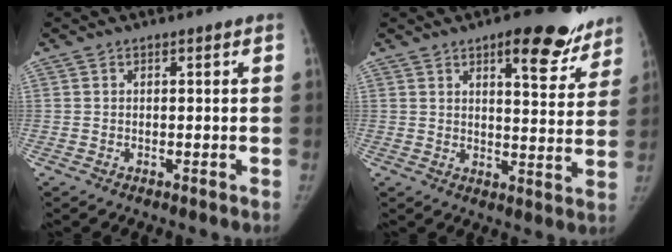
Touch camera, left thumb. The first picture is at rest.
{"total": 13.0, "force": [8.7, 4.8, 8.4], "torque": [-0.059, -0.048, 0.110]}